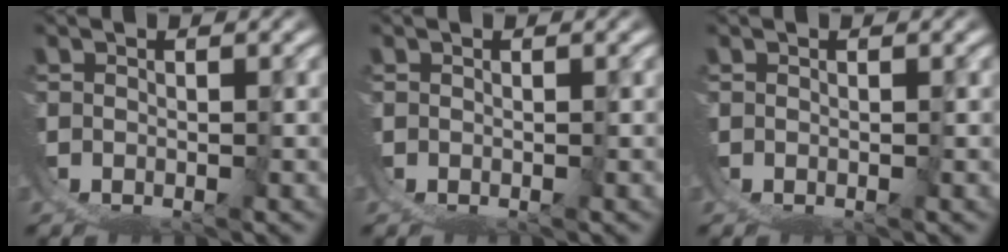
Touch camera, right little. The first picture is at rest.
{"total": 0.0}
{"total": 0.0}